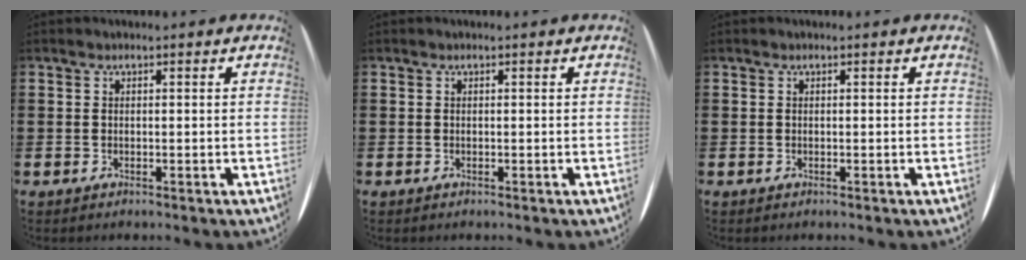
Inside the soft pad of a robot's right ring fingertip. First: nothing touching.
{"total": 0.0}
{"total": 0.0}